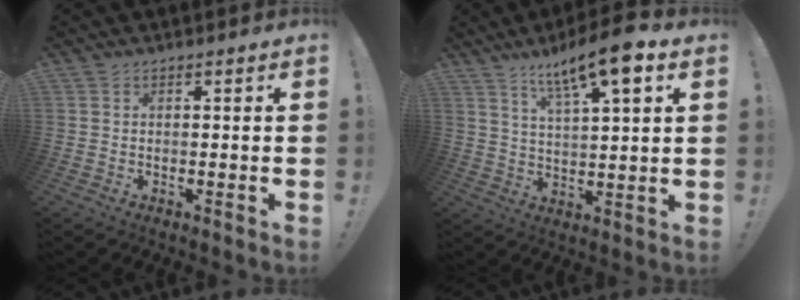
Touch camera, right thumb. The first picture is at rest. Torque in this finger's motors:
{"motor_torque": [1.31, 1.34, 0.15, 0.27, 0.30]}